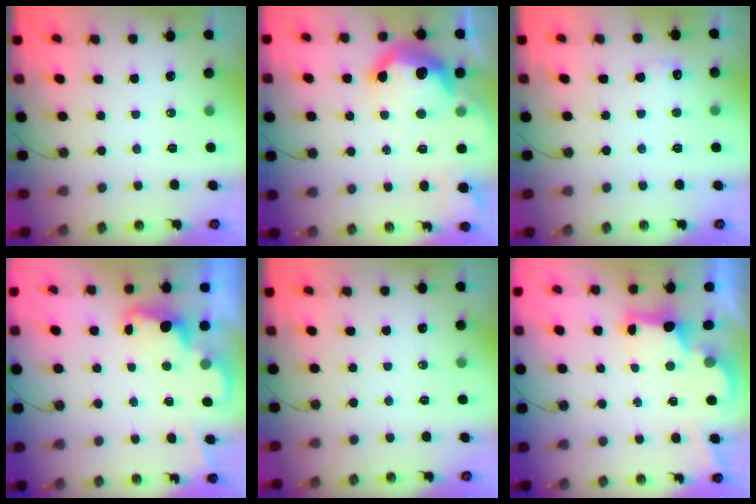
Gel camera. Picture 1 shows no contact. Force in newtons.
{"total": 15.3, "press": 15.3, "slide": 0.7}
{"total": 5.8, "press": 5.7, "slide": 1.3}
{"total": 2.5, "press": 2.4, "slide": 0.5}
{"total": 0.0}
{"total": 2.7, "press": 2.6, "slide": 0.9}